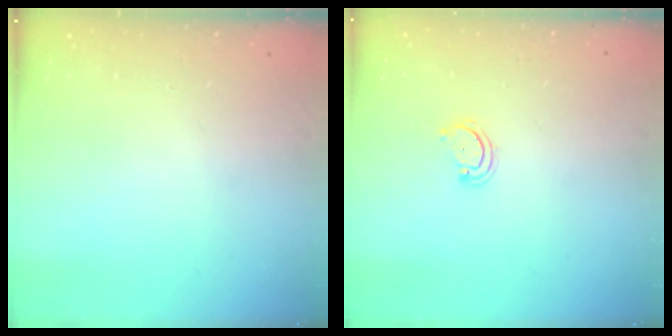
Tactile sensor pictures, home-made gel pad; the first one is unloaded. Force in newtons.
{"total": 2.6, "press": 2.6, "slide": 0.3}